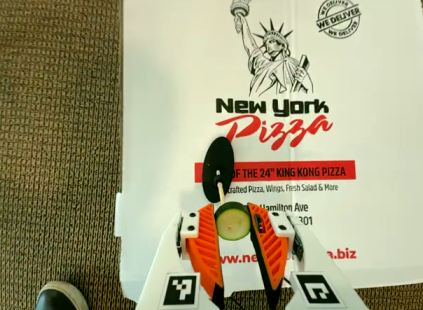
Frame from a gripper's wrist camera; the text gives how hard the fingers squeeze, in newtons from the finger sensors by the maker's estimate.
{"total": 7.1, "left": 7.0, "right": 7.1}